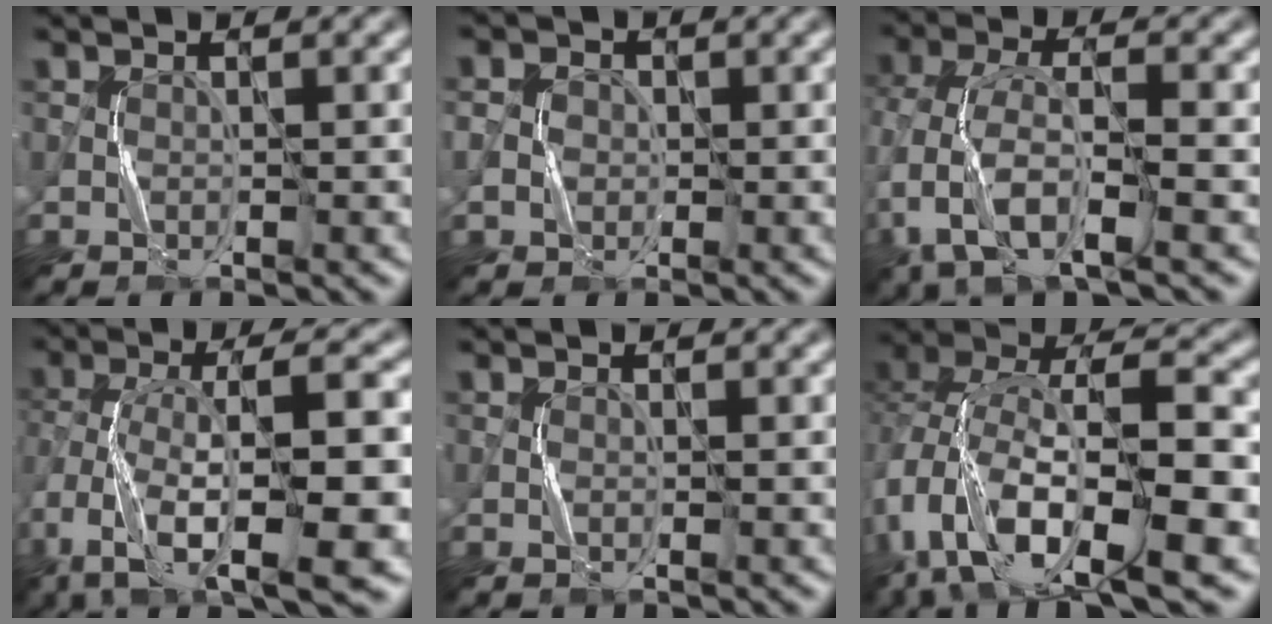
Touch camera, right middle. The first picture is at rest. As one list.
[{"total": 2.6, "force": [-0.1, 2.4, 1.0], "torque": [-0.006, 0.001, -0.012]}, {"total": 7.0, "force": [-2.0, 3.2, 5.8], "torque": [-0.126, 0.001, -0.050]}, {"total": 11.2, "force": [-4.4, 3.9, 9.6], "torque": [-0.168, 0.009, -0.074]}, {"total": 0.0}, {"total": 12.9, "force": [-5.1, 5.7, 10.4], "torque": [-0.201, 0.005, -0.093]}]